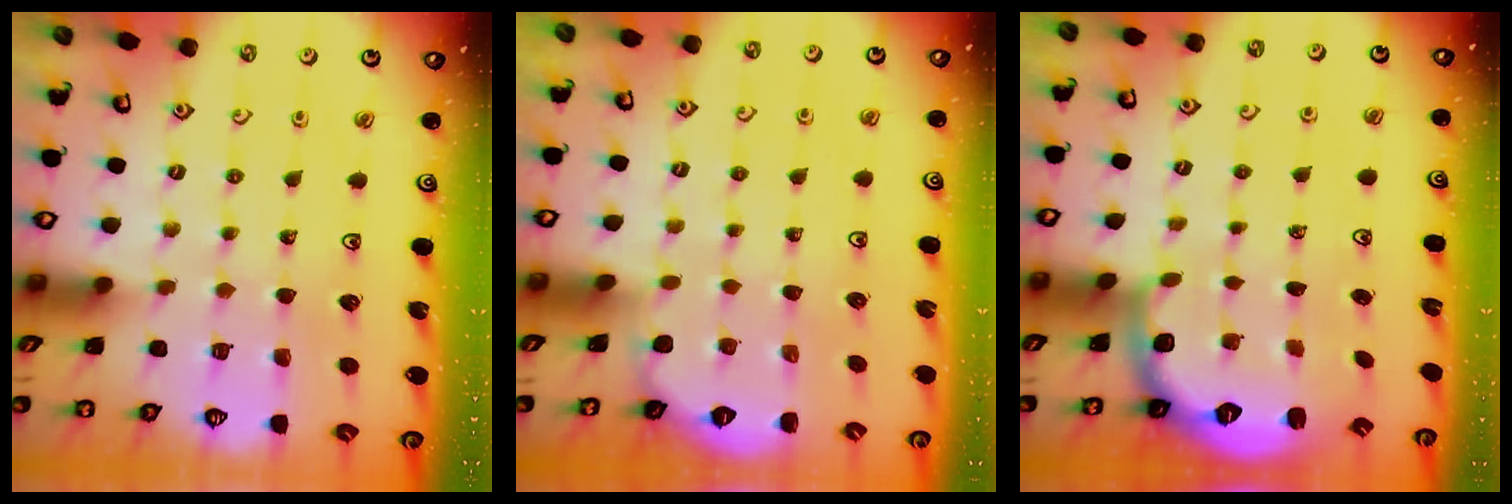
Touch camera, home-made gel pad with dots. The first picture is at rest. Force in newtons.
{"total": 0.0}
{"total": 2.7, "press": 1.7, "slide": 2.1}